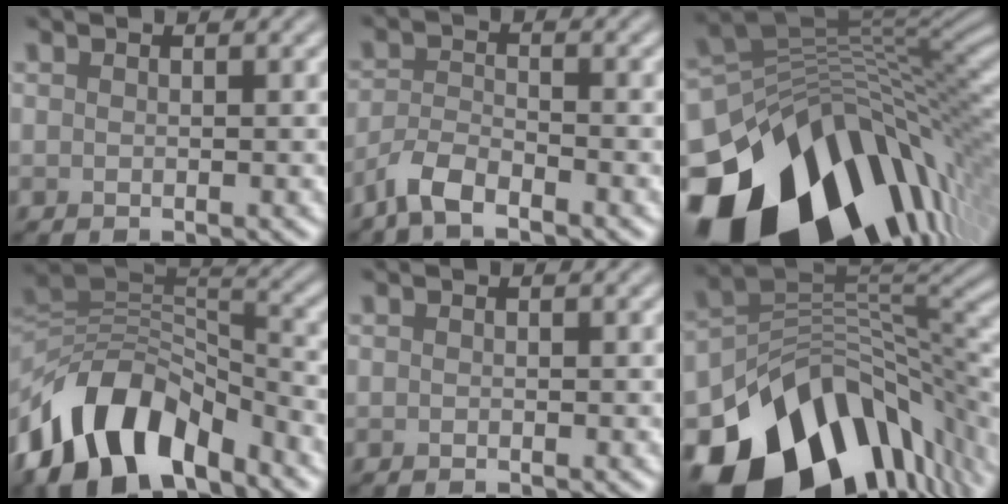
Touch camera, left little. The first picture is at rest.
{"total": 3.2, "force": [-2.6, 0.8, 1.6], "torque": [-0.036, -0.001, -0.061]}
{"total": 19.0, "force": [-7.8, 12.0, 12.6], "torque": [-0.245, -0.029, -0.124]}
{"total": 10.7, "force": [-6.7, 5.4, 6.3], "torque": [-0.107, 0.005, -0.126]}
{"total": 0.0}
{"total": 15.9, "force": [-8.6, 10.2, 8.7], "torque": [-0.153, -0.009, -0.135]}